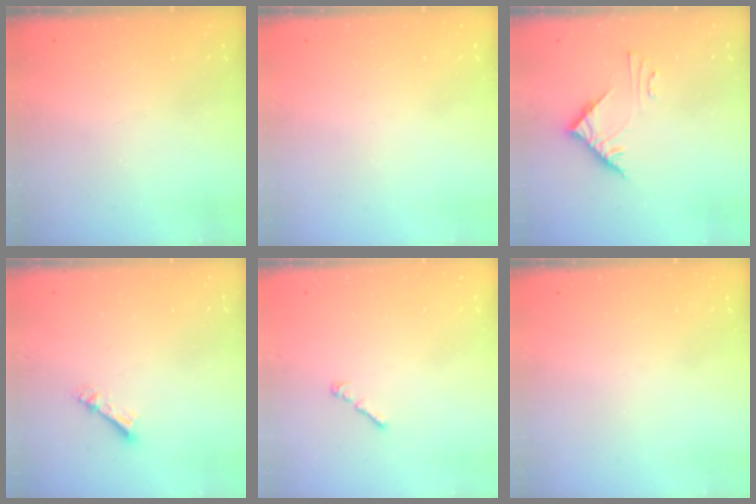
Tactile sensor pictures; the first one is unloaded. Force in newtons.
{"total": 0.0}
{"total": 5.2, "press": 5.2, "slide": 0.5}
{"total": 4.3, "press": 4.3, "slide": 0.2}
{"total": 1.1, "press": 0.9, "slide": 0.5}
{"total": 0.0}